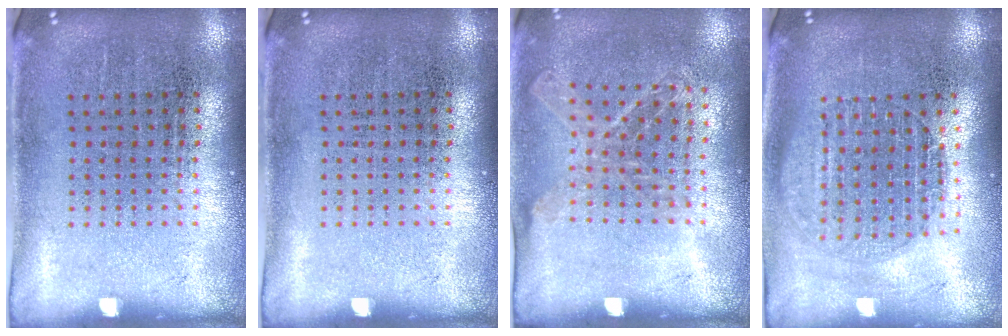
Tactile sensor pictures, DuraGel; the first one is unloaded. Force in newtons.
{"total": 0.0}
{"total": 1.1, "press": 1.0, "slide": 0.3}
{"total": 1.6, "press": 1.5, "slide": 0.7}